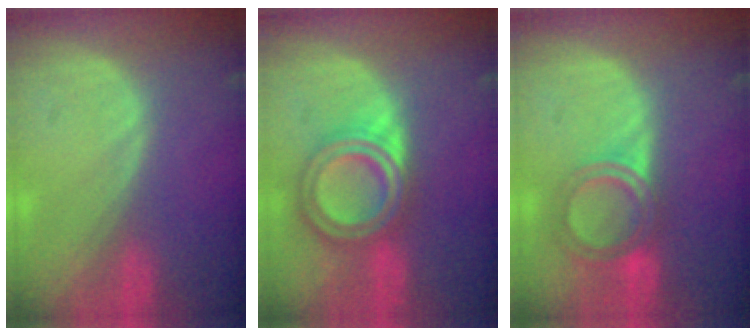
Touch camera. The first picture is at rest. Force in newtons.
{"total": 7.5, "press": 7.5, "slide": 0.5}
{"total": 5.8, "press": 5.3, "slide": 2.4}